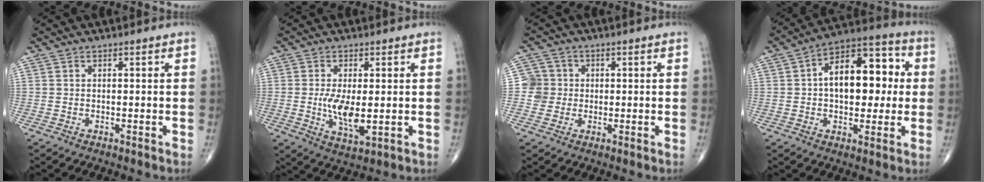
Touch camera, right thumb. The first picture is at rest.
{"total": 7.6, "force": [-0.4, 3.0, 6.9], "torque": [-0.129, -0.018, -0.001]}
{"total": 4.3, "force": [0.0, 4.3, 0.3], "torque": [0.028, 0.009, -0.007]}
{"total": 16.5, "force": [1.6, 9.4, 13.4], "torque": [-0.167, 0.030, 0.016]}